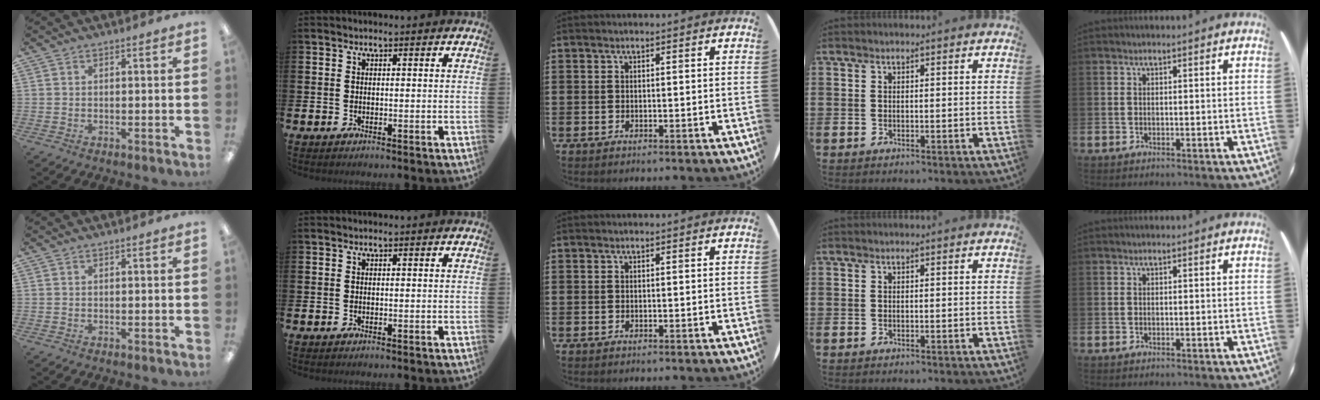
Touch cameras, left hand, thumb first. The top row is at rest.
{}